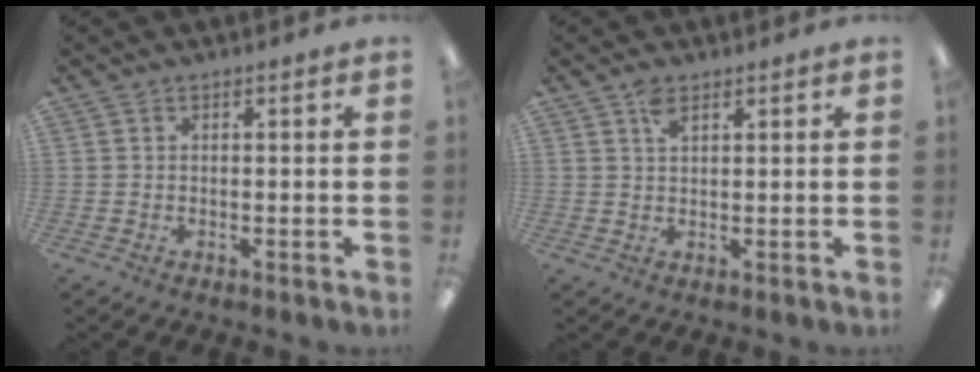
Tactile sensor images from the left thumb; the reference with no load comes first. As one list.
[{"total": 2.9, "force": [1.9, 1.3, 1.8], "torque": [-0.033, -0.002, 0.033]}]